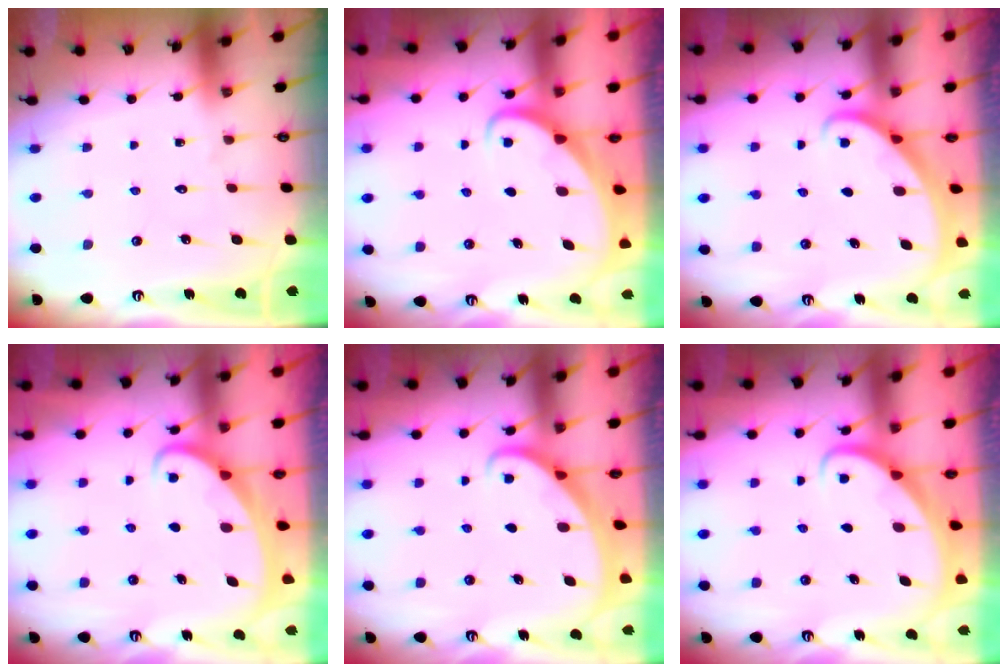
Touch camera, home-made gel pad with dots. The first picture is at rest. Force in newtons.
{"total": 2.5, "press": 2.5, "slide": 0.2}
{"total": 1.7, "press": 1.7, "slide": 0.1}
{"total": 2.0, "press": 2.0, "slide": 0.0}
{"total": 1.7, "press": 1.6, "slide": 0.0}
{"total": 2.4, "press": 2.4, "slide": 0.2}